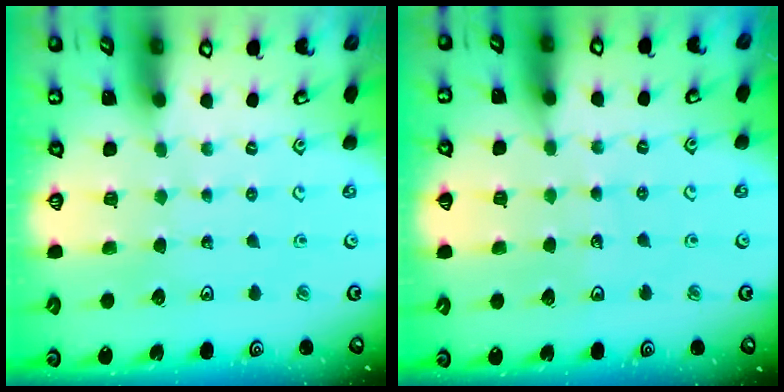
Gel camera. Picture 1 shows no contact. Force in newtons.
{"total": 3.0, "press": 3.0, "slide": 0.3}